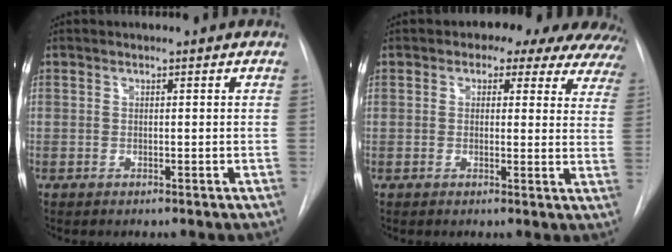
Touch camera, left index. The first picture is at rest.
{"total": 15.8, "force": [12.5, 6.8, 6.8], "torque": [-0.088, 0.009, 0.124]}